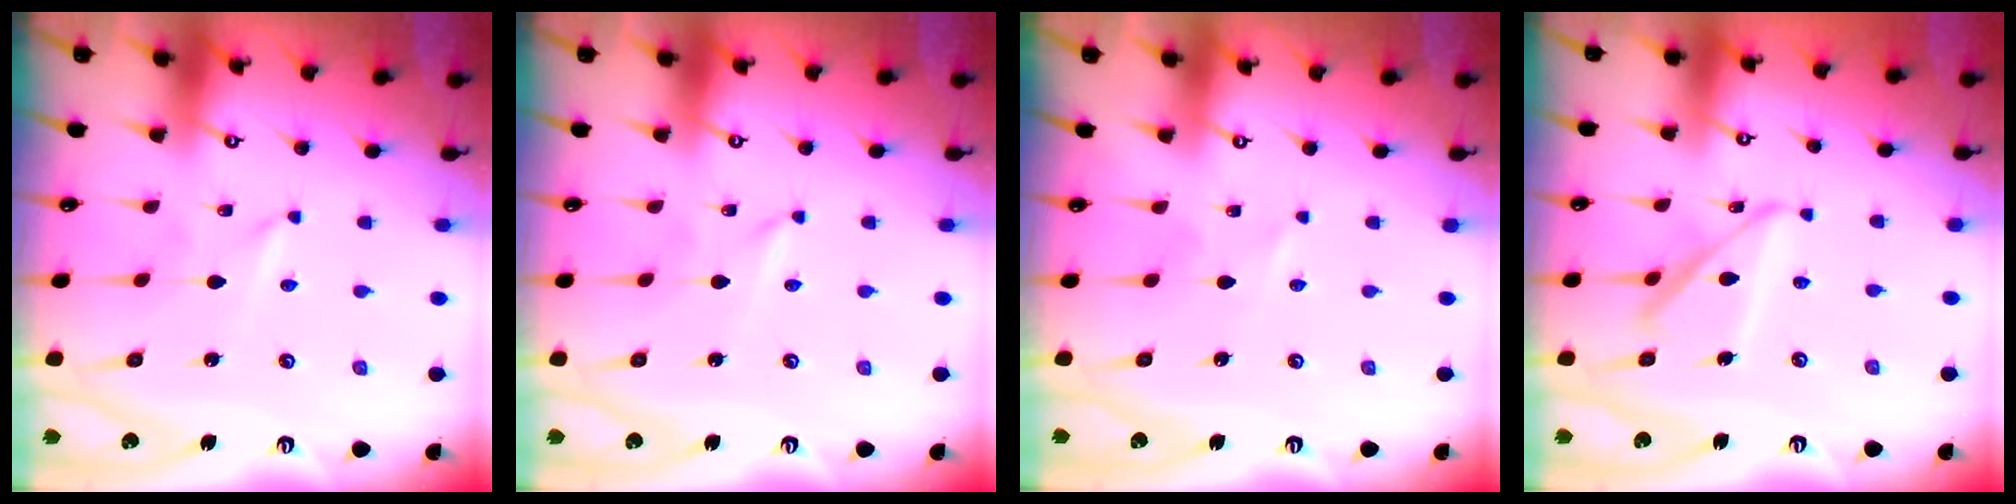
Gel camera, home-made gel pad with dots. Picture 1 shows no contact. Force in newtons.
{"total": 0.0}
{"total": 0.8, "press": 0.8, "slide": 0.2}
{"total": 13.0, "press": 12.9, "slide": 1.2}